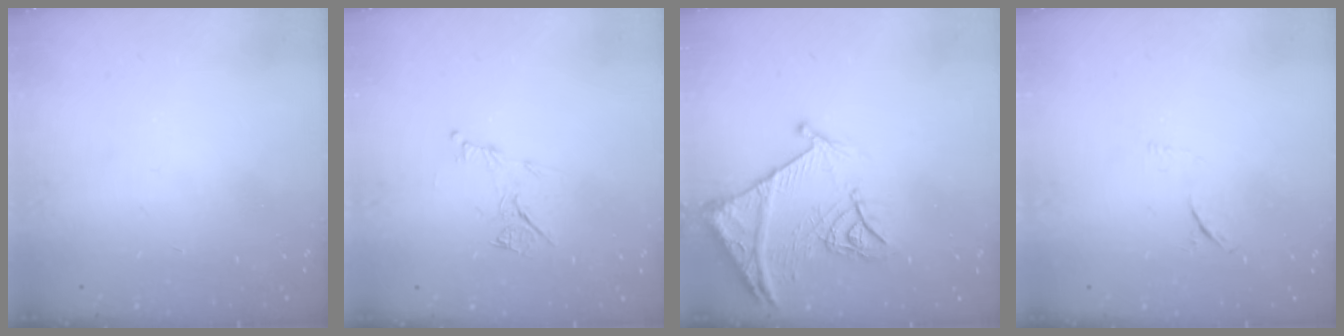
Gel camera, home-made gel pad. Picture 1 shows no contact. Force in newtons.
{"total": 7.2, "press": 7.1, "slide": 0.8}
{"total": 13.6, "press": 13.6, "slide": 1.5}
{"total": 4.2, "press": 4.0, "slide": 1.4}